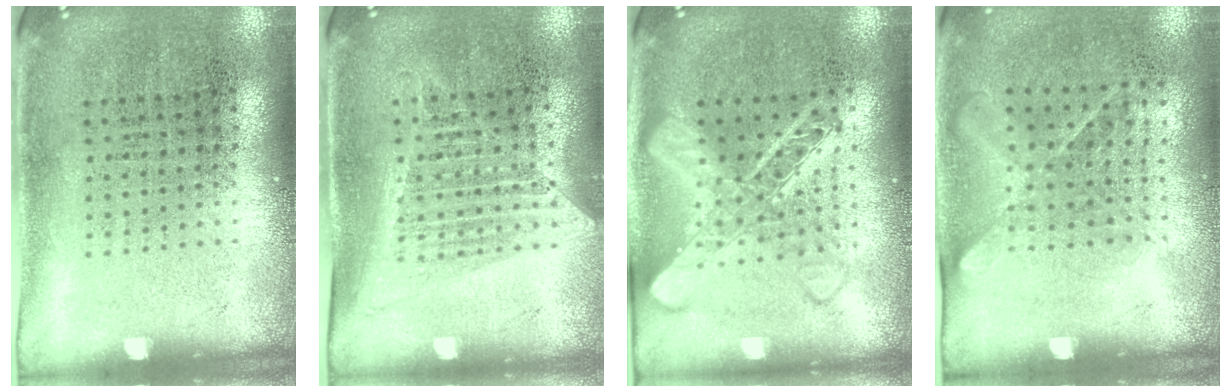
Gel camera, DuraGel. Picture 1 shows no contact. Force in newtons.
{"total": 1.3, "press": 1.2, "slide": 0.5}
{"total": 2.9, "press": 2.8, "slide": 0.5}
{"total": 1.2, "press": 1.0, "slide": 0.7}